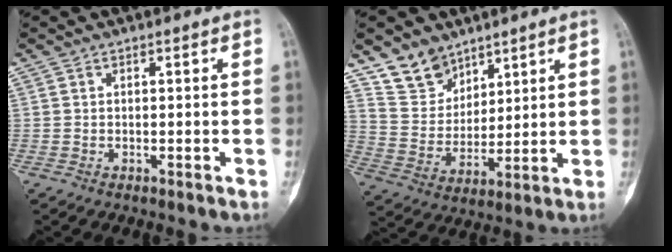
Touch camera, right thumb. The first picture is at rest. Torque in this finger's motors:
{"motor_torque": [-0.45, 0.59, -0.25, 0.36, 0.00]}